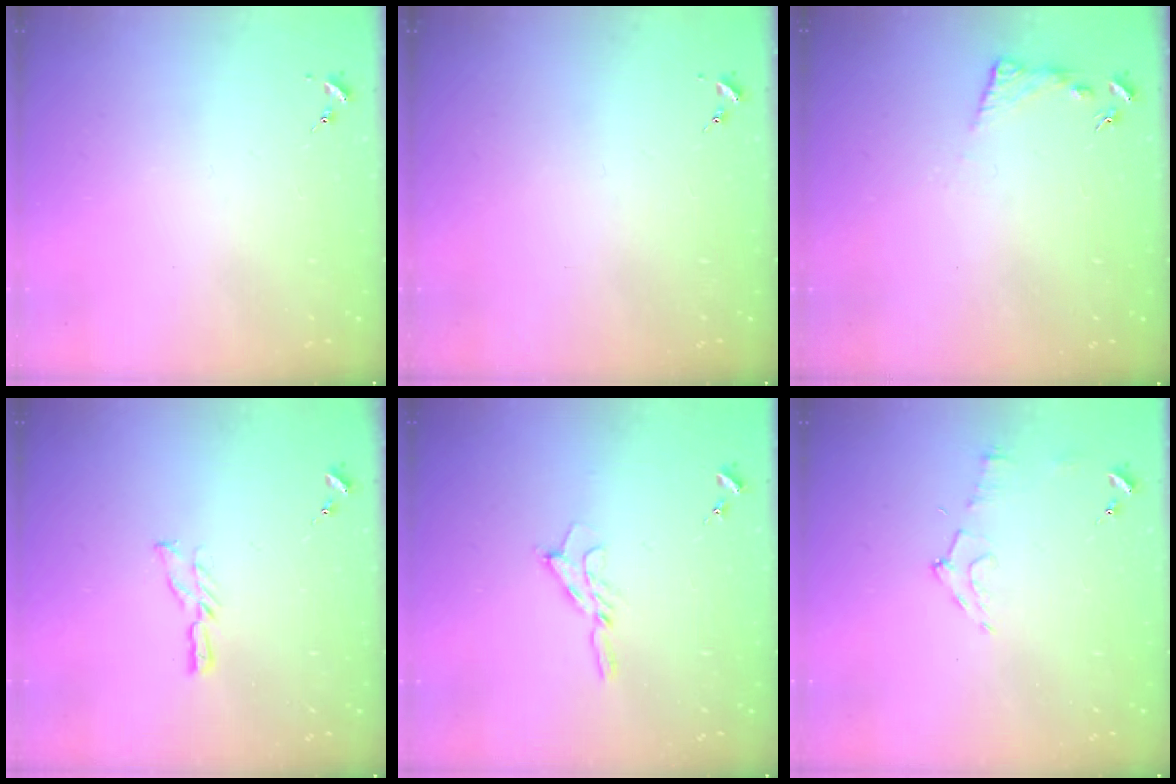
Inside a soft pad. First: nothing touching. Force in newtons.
{"total": 0.0}
{"total": 6.0, "press": 6.0, "slide": 0.4}
{"total": 6.2, "press": 6.2, "slide": 0.5}
{"total": 6.5, "press": 6.5, "slide": 0.7}
{"total": 7.4, "press": 7.4, "slide": 0.7}